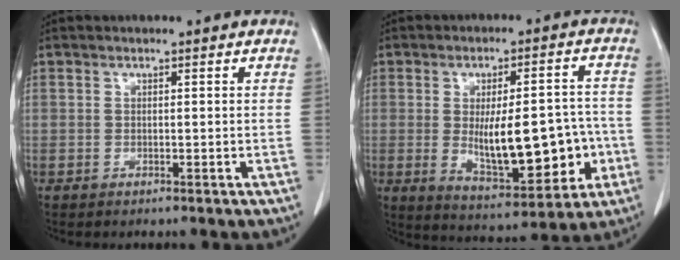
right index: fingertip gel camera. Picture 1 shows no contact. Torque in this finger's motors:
{"motor_torque": [0.83, -0.41, 0.45, 0.20]}